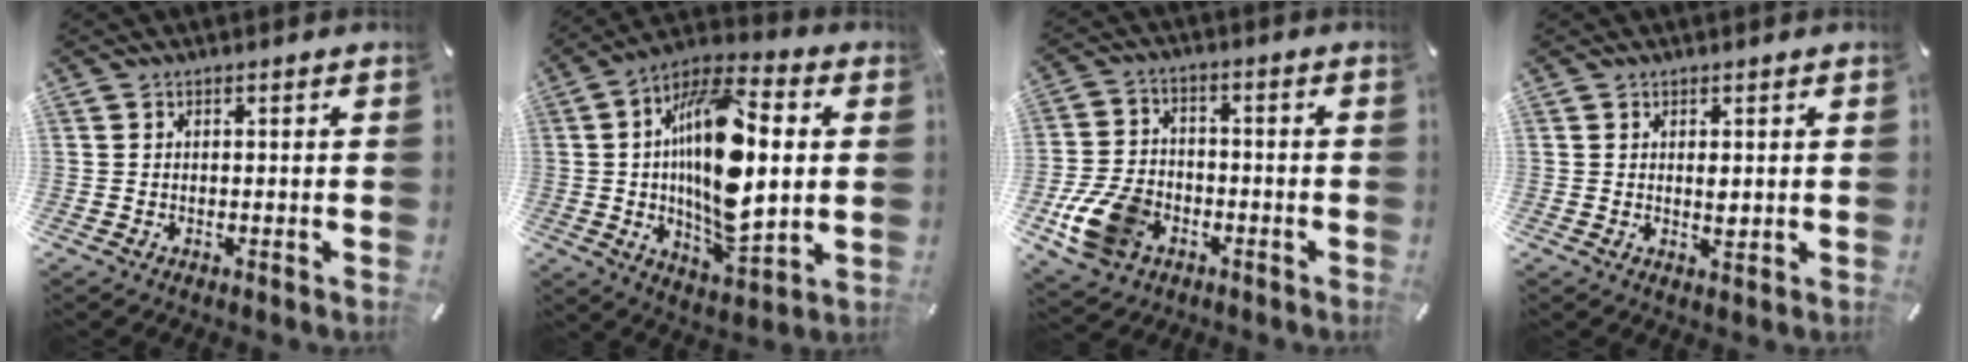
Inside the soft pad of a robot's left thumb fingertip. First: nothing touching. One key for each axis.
{"total": 20.7, "fx": 1.9, "fy": 10.0, "fz": 18.0, "tx": -0.336, "ty": -0.007, "tz": 0.028}
{"total": 11.9, "fx": -4.8, "fy": 8.5, "fz": 6.8, "tx": -0.151, "ty": 0.023, "tz": -0.084}
{"total": 1.8, "fx": 0.5, "fy": 0.8, "fz": 1.6, "tx": -0.026, "ty": -0.003, "tz": 0.007}